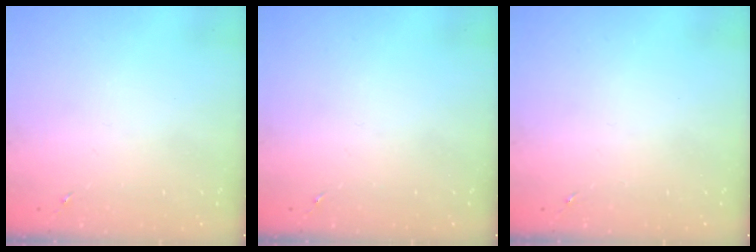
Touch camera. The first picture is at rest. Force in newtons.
{"total": 0.0}
{"total": 0.0}